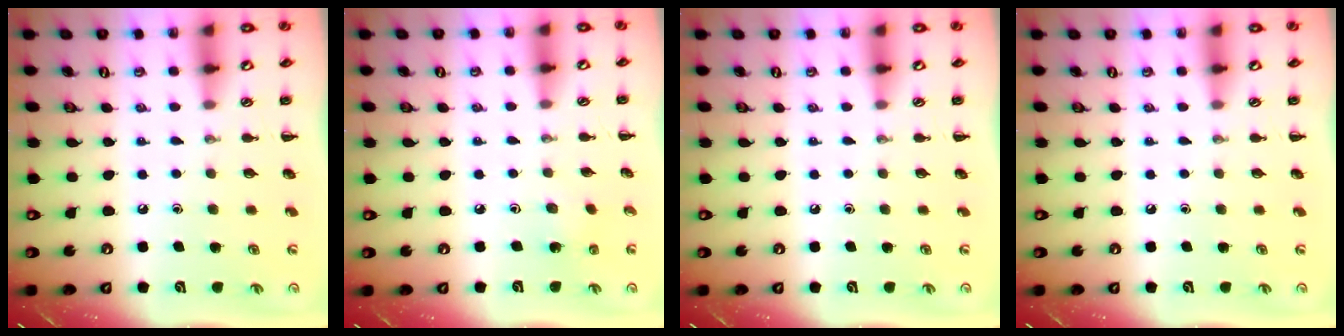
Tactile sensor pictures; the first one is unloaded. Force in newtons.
{"total": 1.4, "press": 1.3, "slide": 0.5}
{"total": 0.0}
{"total": 0.0}